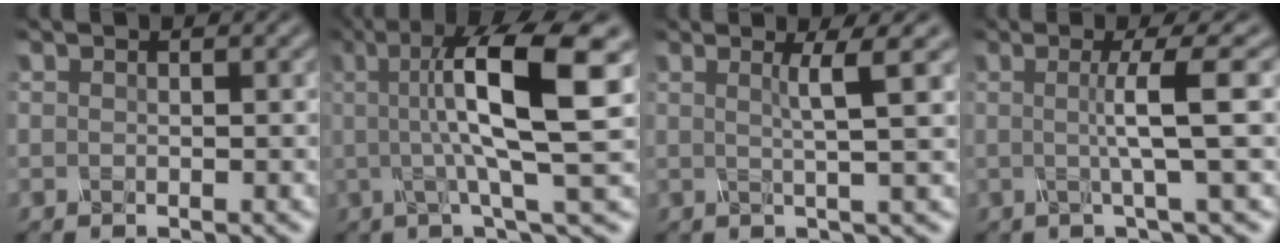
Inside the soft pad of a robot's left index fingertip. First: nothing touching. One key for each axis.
{"total": 11.1, "fx": 1.9, "fy": 2.2, "fz": 10.7, "tx": -0.140, "ty": 0.008, "tz": 0.027}
{"total": 3.7, "fx": 1.1, "fy": 0.5, "fz": 3.5, "tx": -0.053, "ty": 0.009, "tz": 0.013}
{"total": 4.9, "fx": 0.4, "fy": 0.6, "fz": 4.9, "tx": -0.076, "ty": 0.006, "tz": -0.002}